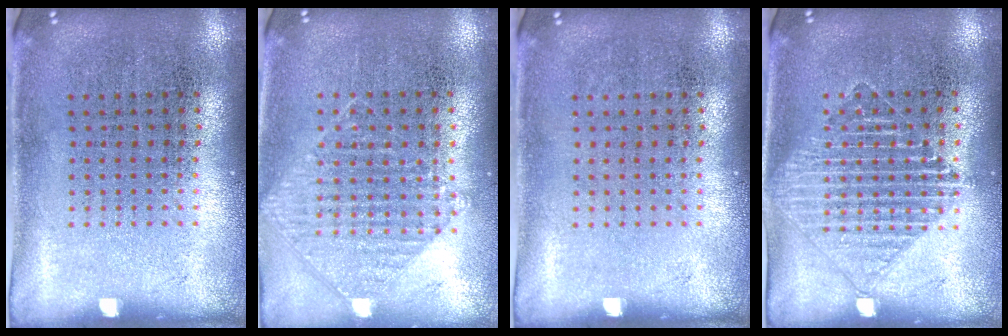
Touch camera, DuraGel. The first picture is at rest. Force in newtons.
{"total": 0.9, "press": 0.9, "slide": 0.1}
{"total": 0.0}
{"total": 1.5, "press": 1.4, "slide": 0.6}